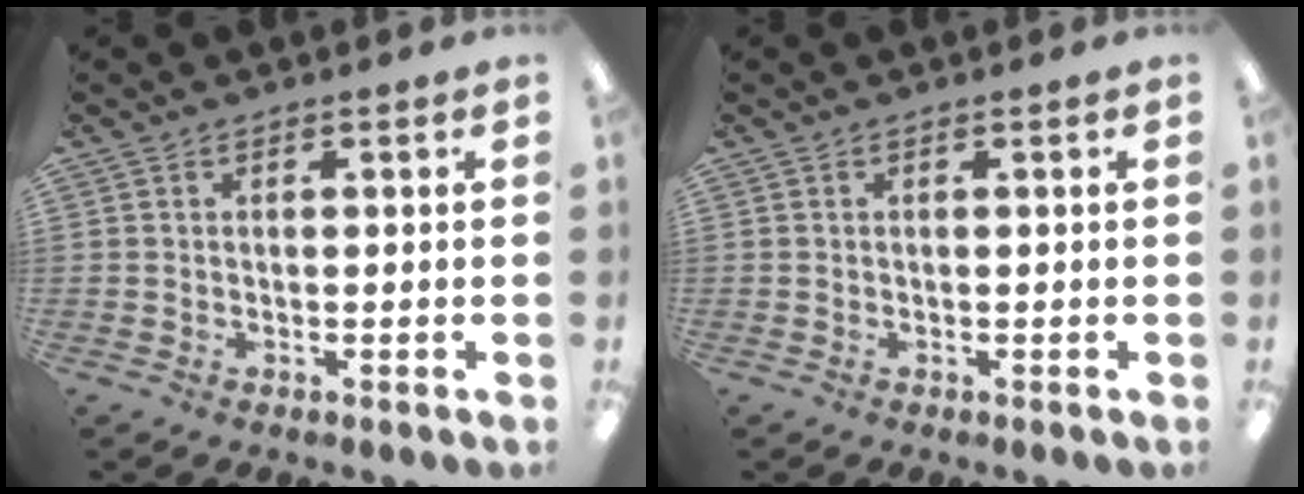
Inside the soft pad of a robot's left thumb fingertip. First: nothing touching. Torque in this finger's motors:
{"motor_torque": [0.00, 0.00, 0.01, 0.00, 0.00]}